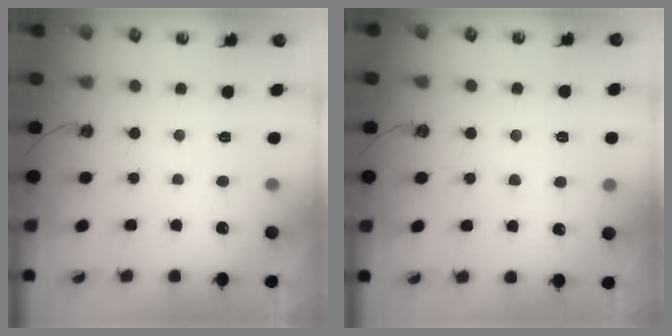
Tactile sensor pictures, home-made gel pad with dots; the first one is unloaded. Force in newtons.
{"total": 3.9, "press": 3.9, "slide": 0.4}